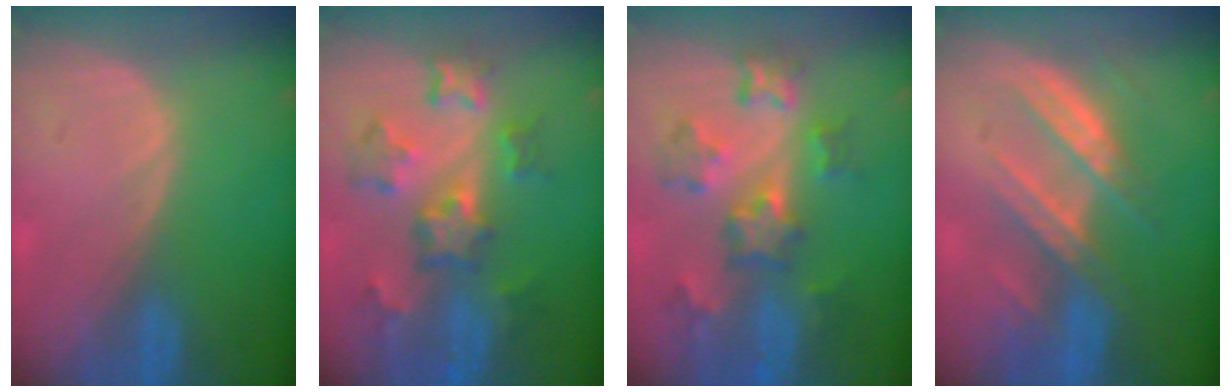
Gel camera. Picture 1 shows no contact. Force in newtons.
{"total": 8.7, "press": 7.8, "slide": 3.9}
{"total": 8.3, "press": 7.9, "slide": 2.5}
{"total": 7.5, "press": 7.2, "slide": 1.9}